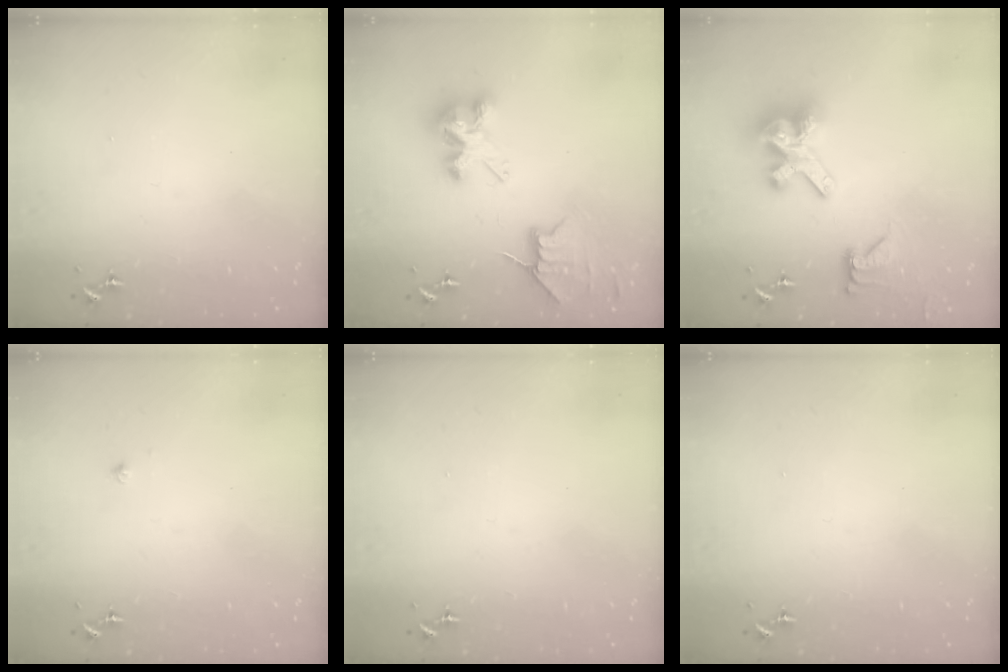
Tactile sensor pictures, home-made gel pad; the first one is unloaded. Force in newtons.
{"total": 9.2, "press": 9.2, "slide": 0.6}
{"total": 13.4, "press": 13.3, "slide": 1.7}
{"total": 1.4, "press": 1.4, "slide": 0.2}
{"total": 0.0}
{"total": 0.0}